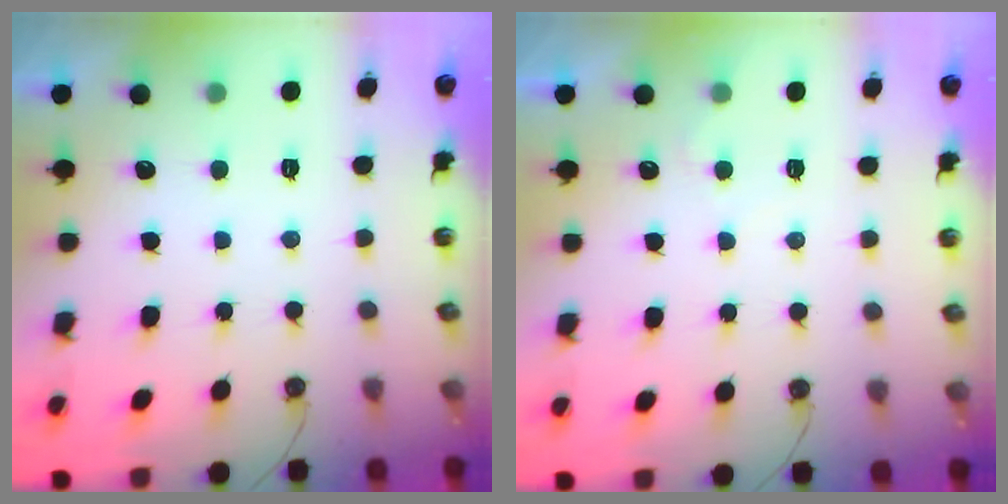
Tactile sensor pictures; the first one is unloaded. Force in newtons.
{"total": 3.7, "press": 3.7, "slide": 0.4}